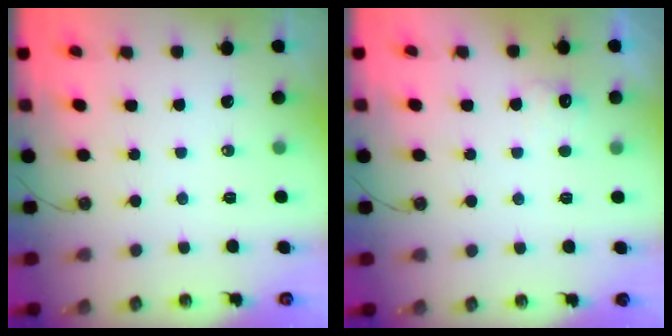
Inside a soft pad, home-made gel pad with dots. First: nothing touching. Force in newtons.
{"total": 4.3, "press": 4.2, "slide": 1.0}